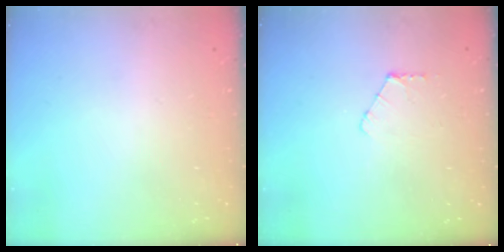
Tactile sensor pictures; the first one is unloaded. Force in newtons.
{"total": 4.2, "press": 4.2, "slide": 0.4}